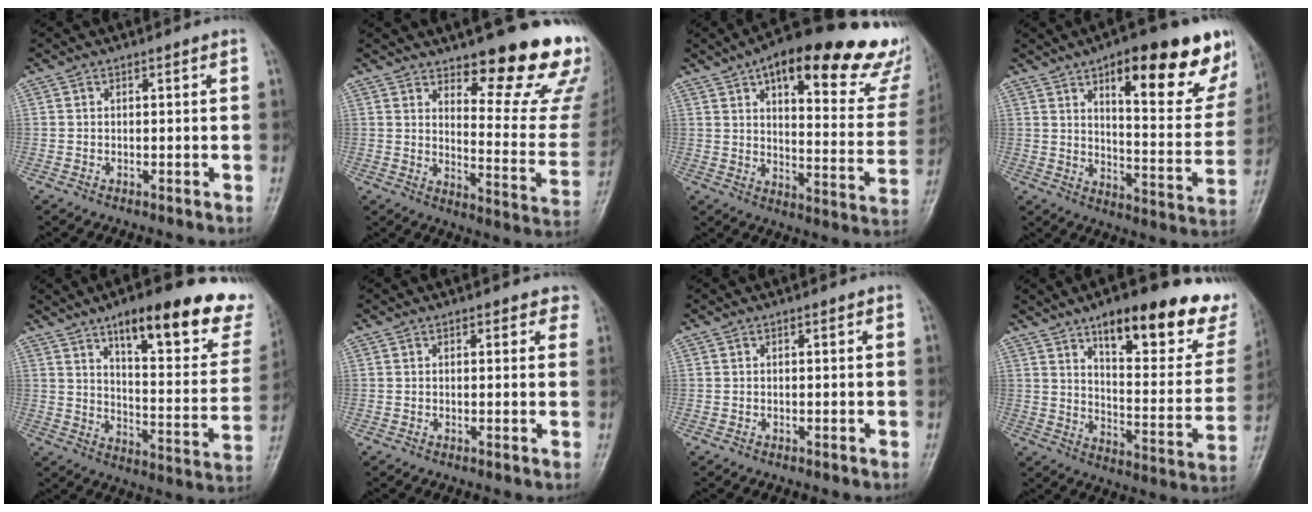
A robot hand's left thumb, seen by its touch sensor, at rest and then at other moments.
{"total": 18.5, "force": [13.7, 5.0, 11.4], "torque": [-0.101, -0.115, 0.182]}
{"total": 30.5, "force": [18.2, 10.9, 21.9], "torque": [-0.258, -0.041, 0.238]}
{"total": 23.4, "force": [12.9, 7.6, 18.0], "torque": [-0.201, -0.047, 0.183]}
{"total": 24.6, "force": [16.1, 7.5, 17.0], "torque": [-0.182, -0.069, 0.219]}
{"total": 2.3, "force": [1.6, 1.5, 1.0], "torque": [0.020, -0.004, 0.011]}
{"total": 0.0}
{"total": 25.0, "force": [16.6, 8.3, 16.7], "torque": [-0.177, -0.079, 0.225]}